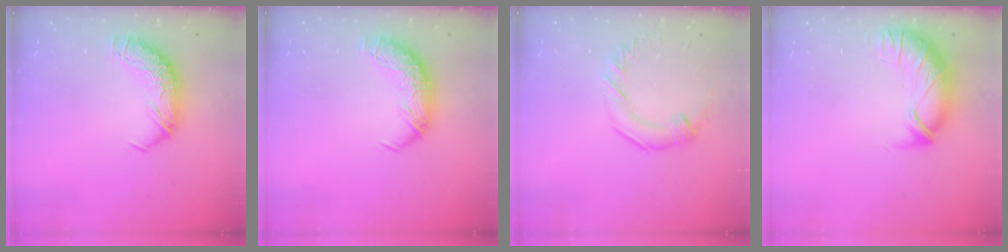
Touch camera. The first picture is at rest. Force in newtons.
{"total": 0.0}
{"total": 1.5, "press": 1.4, "slide": 0.5}
{"total": 3.0, "press": 1.6, "slide": 2.5}